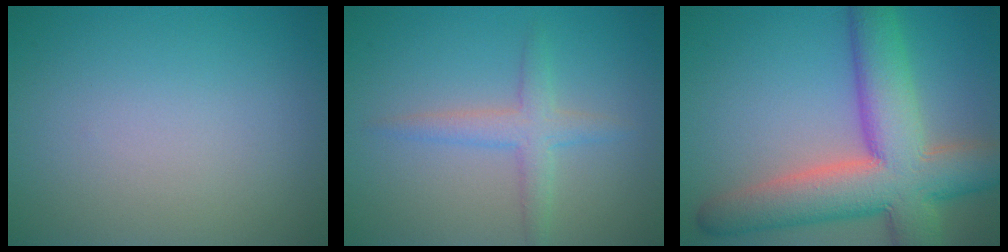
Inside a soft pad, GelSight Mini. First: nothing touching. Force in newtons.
{"total": 2.7, "press": 2.7, "slide": 0.1}
{"total": 11.3, "press": 11.3, "slide": 0.9}